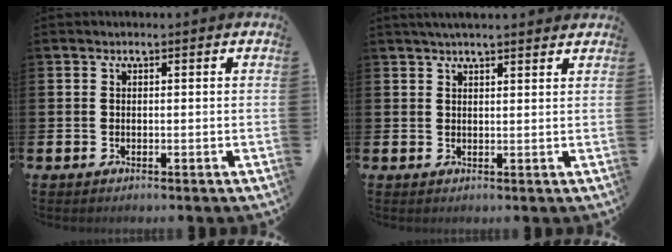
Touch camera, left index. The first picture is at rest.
{"total": 2.7, "force": [2.5, 0.1, 0.9], "torque": [-0.017, -0.006, 0.044]}